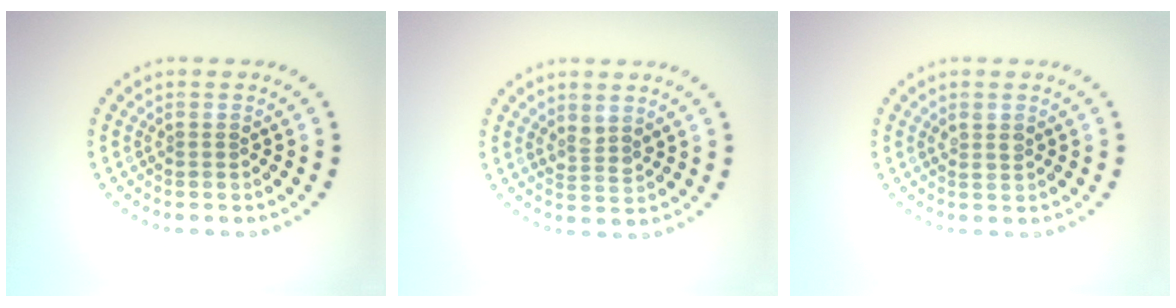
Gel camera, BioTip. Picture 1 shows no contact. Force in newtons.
{"total": 1.5, "press": 1.2, "slide": 0.9}
{"total": 1.0, "press": 0.9, "slide": 0.5}